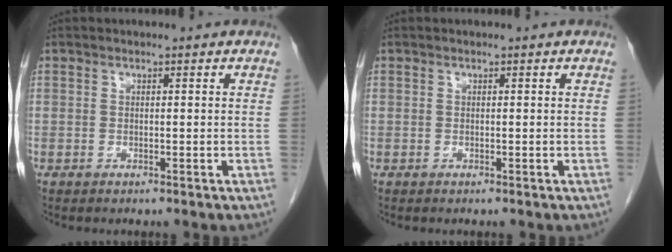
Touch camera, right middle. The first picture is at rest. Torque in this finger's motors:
{"motor_torque": [-0.02, -0.02, 0.00, 0.00]}